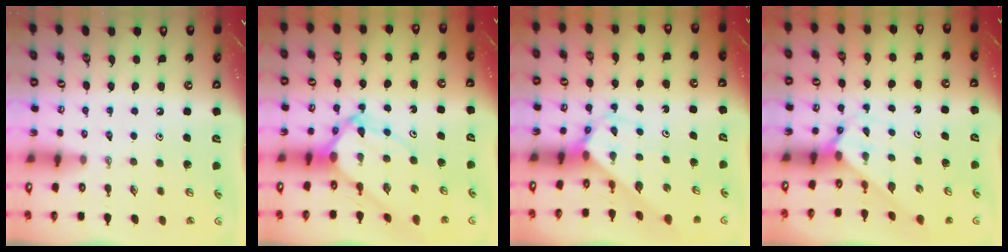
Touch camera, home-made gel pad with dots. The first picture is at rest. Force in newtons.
{"total": 8.4, "press": 8.4, "slide": 0.8}
{"total": 2.8, "press": 2.8, "slide": 0.2}
{"total": 2.5, "press": 2.5, "slide": 0.2}